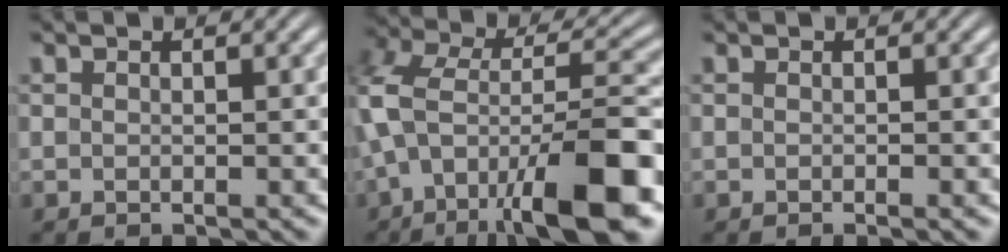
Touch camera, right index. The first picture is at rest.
{"total": 10.4, "force": [-2.8, 4.9, 8.7], "torque": [-0.162, -0.025, -0.027]}
{"total": 0.5, "force": [-0.4, -0.2, 0.2], "torque": [0.001, 0.003, -0.008]}